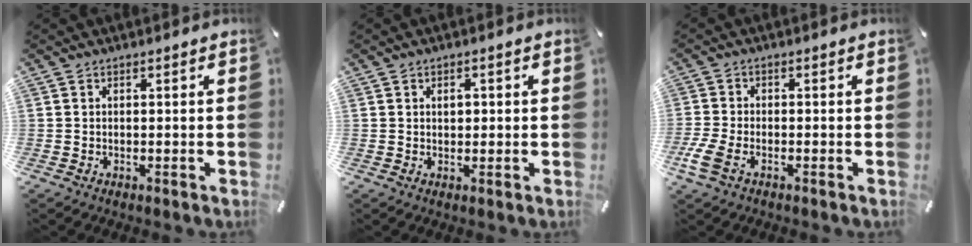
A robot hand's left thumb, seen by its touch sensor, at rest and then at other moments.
{"total": 1.8, "force": [0.4, 1.3, 1.1], "torque": [-0.009, -0.001, 0.002]}
{"total": 4.9, "force": [-2.3, 2.5, 3.4], "torque": [-0.088, -0.005, -0.045]}